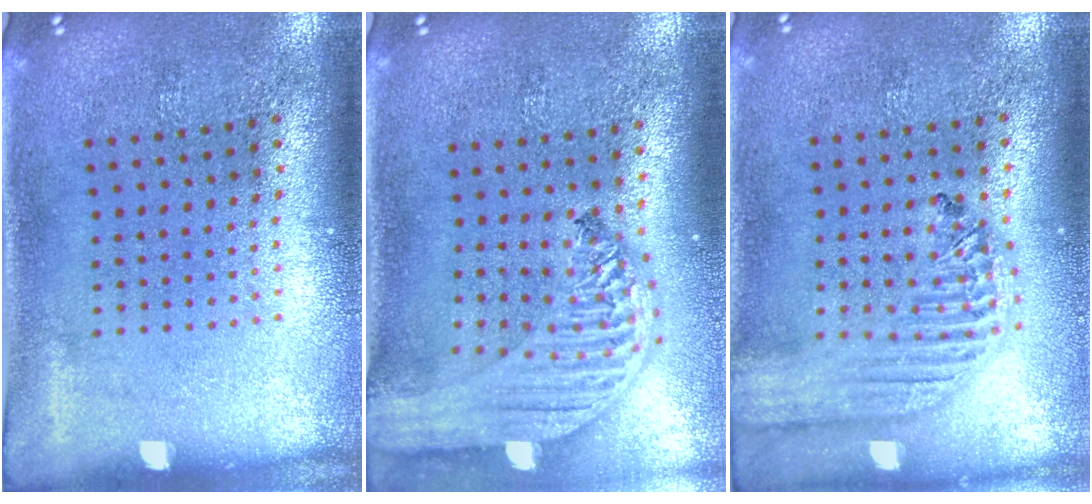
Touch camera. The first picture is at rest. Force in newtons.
{"total": 3.1, "press": 2.4, "slide": 1.9}
{"total": 2.0, "press": 1.8, "slide": 0.9}